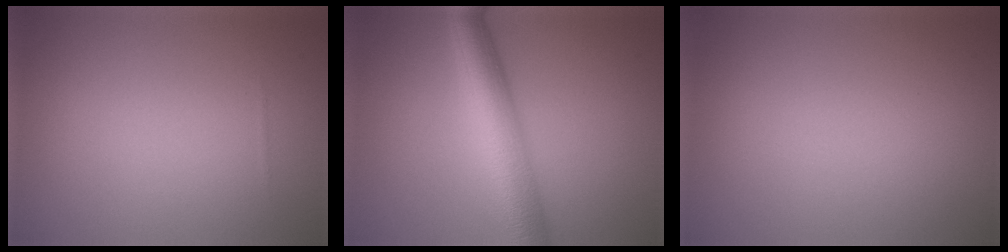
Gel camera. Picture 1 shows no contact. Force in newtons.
{"total": 7.0, "press": 7.0, "slide": 0.1}
{"total": 0.0}